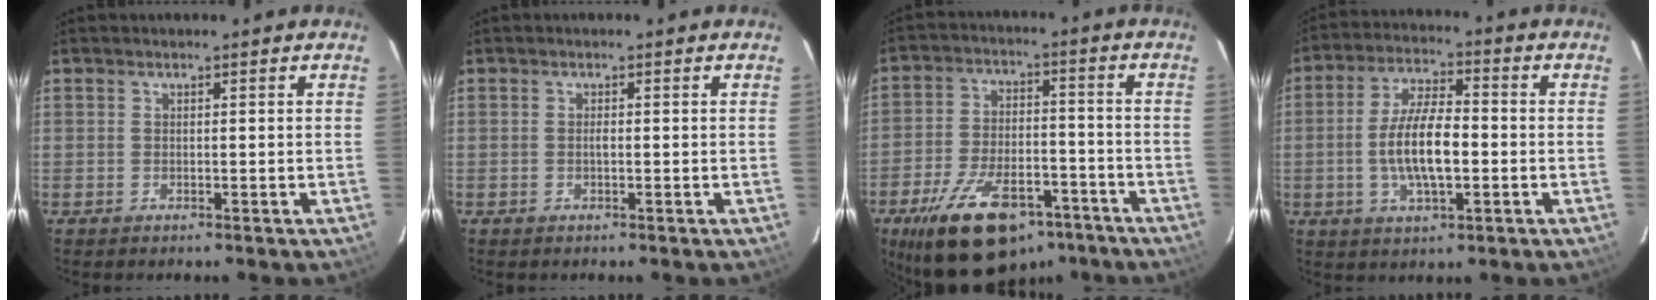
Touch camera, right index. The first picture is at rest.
{"total": 0.6, "force": [-0.1, 0.2, 0.5], "torque": [-0.009, 0.002, -0.003]}
{"total": 20.4, "force": [-13.5, 9.6, 11.8], "torque": [-0.226, -0.008, -0.205]}
{"total": 10.6, "force": [-1.7, 3.8, 9.7], "torque": [-0.193, 0.003, -0.030]}